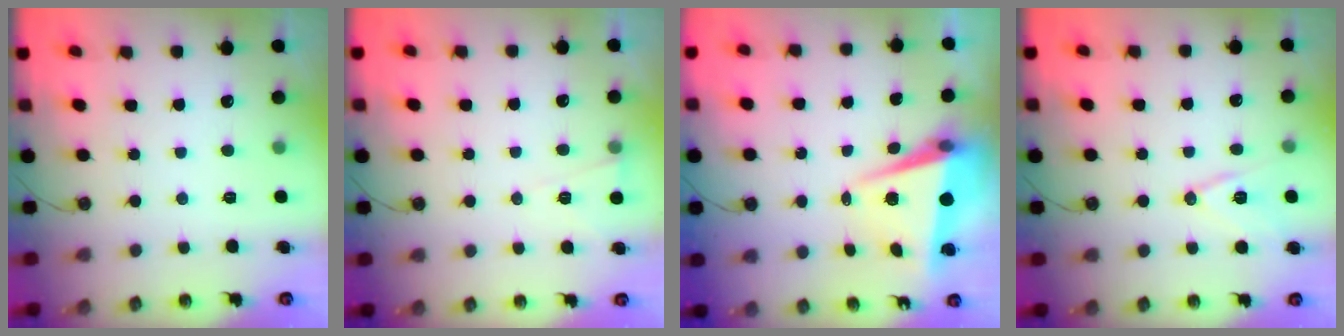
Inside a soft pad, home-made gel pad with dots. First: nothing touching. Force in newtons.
{"total": 5.3, "press": 3.1, "slide": 4.3}
{"total": 6.9, "press": 6.7, "slide": 1.6}
{"total": 10.2, "press": 9.6, "slide": 3.4}